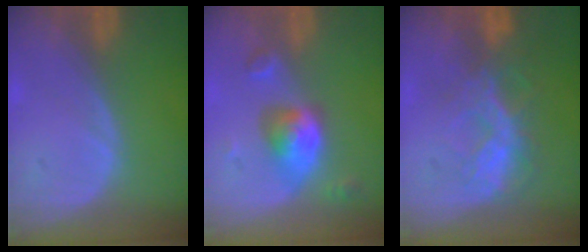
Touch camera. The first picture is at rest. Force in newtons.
{"total": 5.5, "press": 5.3, "slide": 1.3}
{"total": 6.5, "press": 6.5, "slide": 0.3}